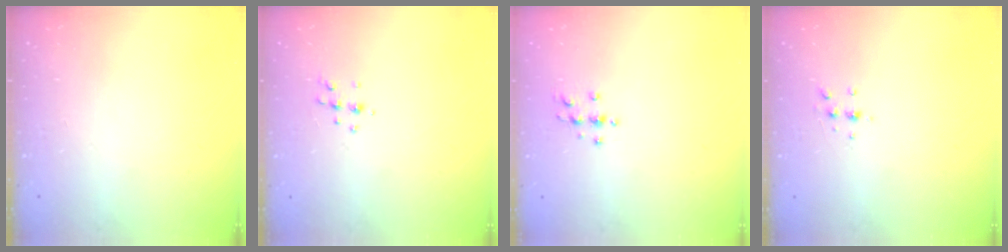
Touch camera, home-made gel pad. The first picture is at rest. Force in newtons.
{"total": 4.9, "press": 4.8, "slide": 1.1}
{"total": 3.3, "press": 3.3, "slide": 0.5}
{"total": 6.1, "press": 6.1, "slide": 0.7}